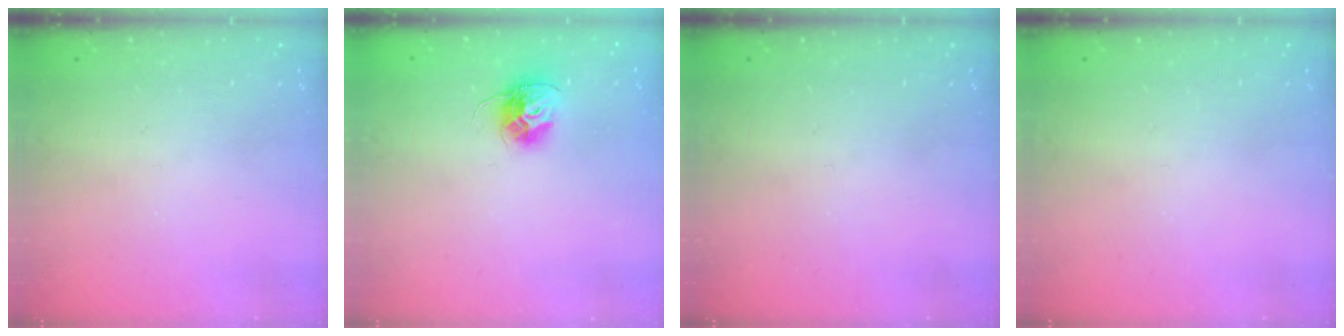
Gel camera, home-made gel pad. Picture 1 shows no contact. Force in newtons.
{"total": 11.4, "press": 11.4, "slide": 0.9}
{"total": 0.0}
{"total": 0.0}